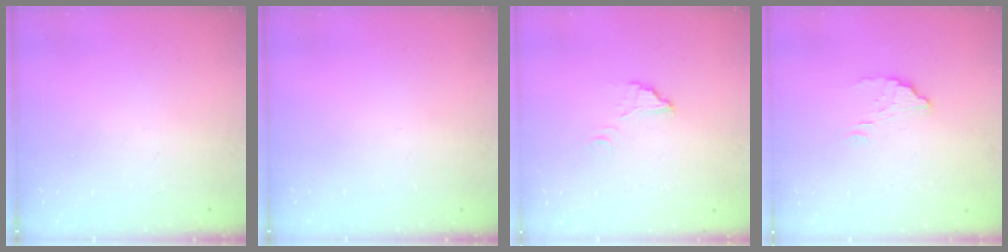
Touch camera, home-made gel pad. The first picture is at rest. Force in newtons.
{"total": 0.0}
{"total": 5.1, "press": 5.1, "slide": 0.4}
{"total": 2.7, "press": 2.7, "slide": 0.2}